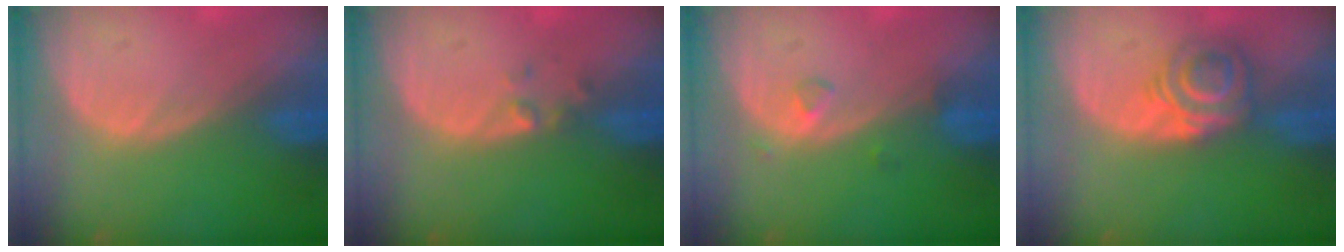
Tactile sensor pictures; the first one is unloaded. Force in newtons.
{"total": 1.4, "press": 1.2, "slide": 0.7}
{"total": 1.5, "press": 1.5, "slide": 0.1}
{"total": 6.2, "press": 5.3, "slide": 3.3}